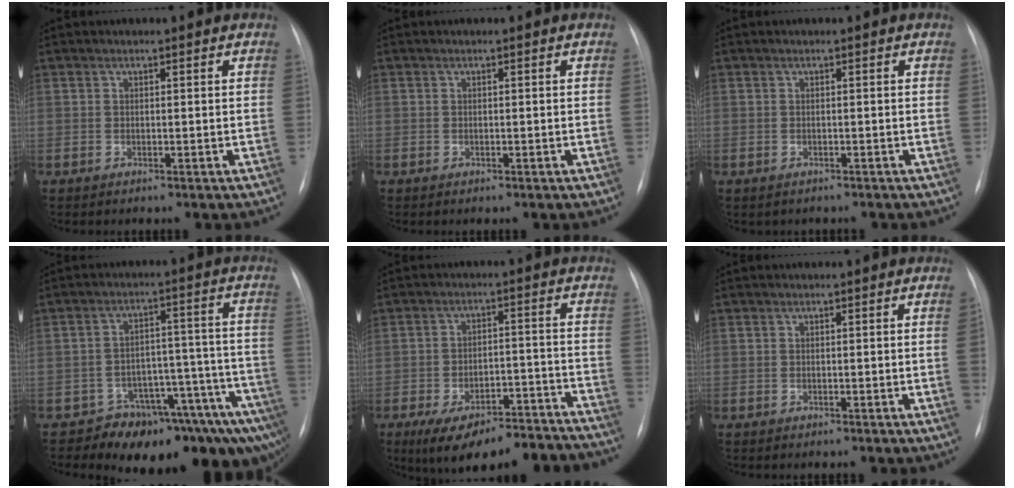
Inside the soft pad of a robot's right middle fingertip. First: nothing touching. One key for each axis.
{"total": 0.0}
{"total": 0.9, "fx": -0.8, "fy": 0.5, "fz": 0.1, "tx": -0.007, "ty": 0.000, "tz": -0.008}
{"total": 14.9, "fx": -11.5, "fy": 5.7, "fz": 7.6, "tx": -0.013, "ty": 0.072, "tz": -0.141}
{"total": 17.0, "fx": -14.2, "fy": 5.2, "fz": 7.7, "tx": -0.085, "ty": 0.025, "tz": -0.196}
{"total": 1.2, "fx": -0.2, "fy": -0.4, "fz": 1.1, "tx": -0.010, "ty": 0.000, "tz": -0.006}